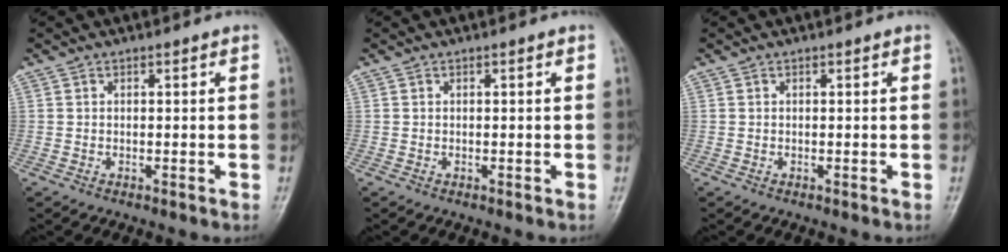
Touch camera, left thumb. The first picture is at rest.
{"total": 0.0}
{"total": 0.0}